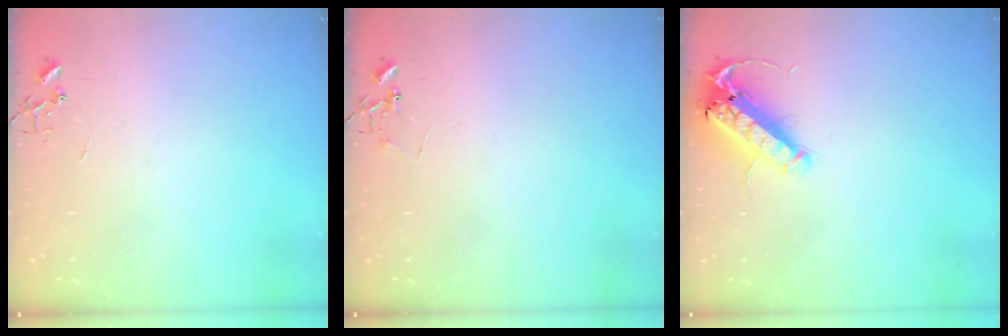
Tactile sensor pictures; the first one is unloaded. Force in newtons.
{"total": 5.5, "press": 5.4, "slide": 0.4}
{"total": 14.7, "press": 14.4, "slide": 2.7}